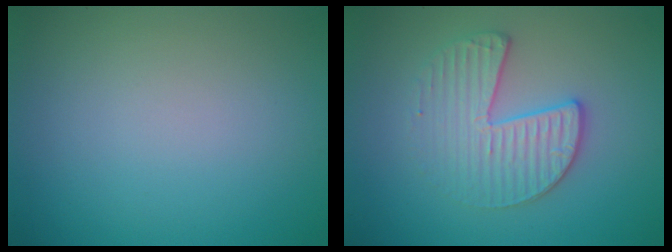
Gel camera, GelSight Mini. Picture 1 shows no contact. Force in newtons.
{"total": 3.4, "press": 3.2, "slide": 1.2}